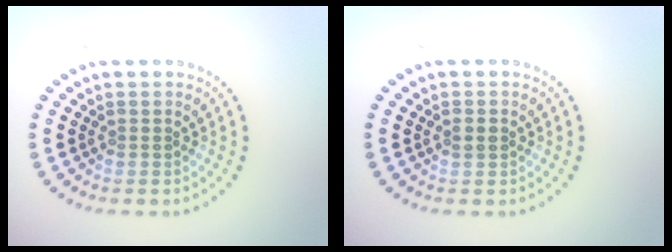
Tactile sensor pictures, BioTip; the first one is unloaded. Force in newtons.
{"total": 1.3, "press": 1.2, "slide": 0.3}